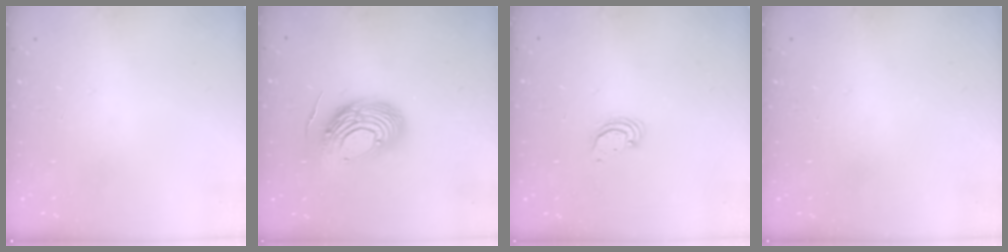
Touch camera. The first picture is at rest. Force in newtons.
{"total": 15.9, "press": 15.9, "slide": 1.3}
{"total": 2.7, "press": 2.7, "slide": 0.2}
{"total": 0.0}